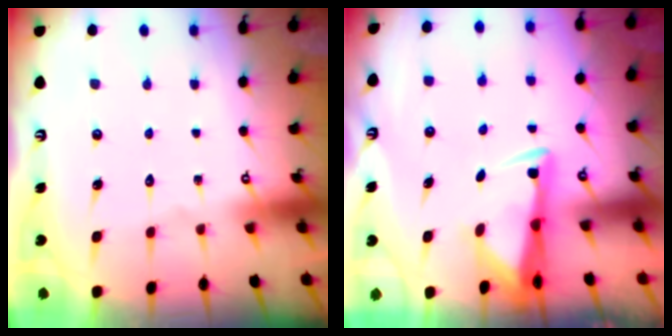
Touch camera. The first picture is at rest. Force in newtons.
{"total": 2.9, "press": 2.8, "slide": 0.9}